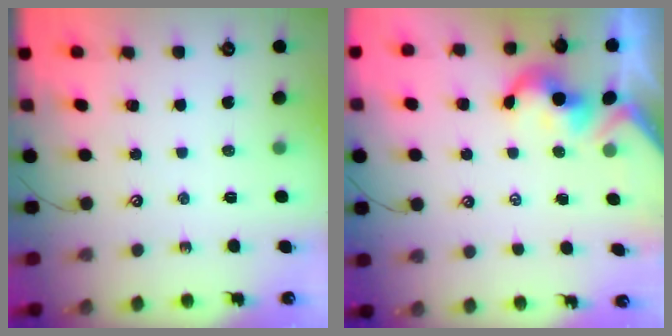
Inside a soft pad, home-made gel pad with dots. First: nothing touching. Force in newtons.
{"total": 2.0, "press": 1.9, "slide": 0.5}